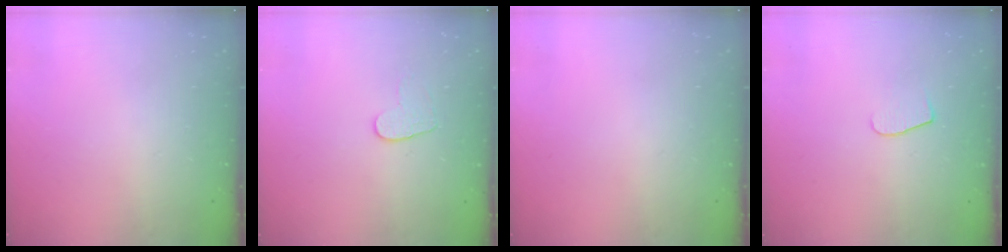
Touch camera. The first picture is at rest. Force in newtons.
{"total": 5.3, "press": 5.3, "slide": 0.5}
{"total": 0.0}
{"total": 5.5, "press": 5.5, "slide": 0.5}